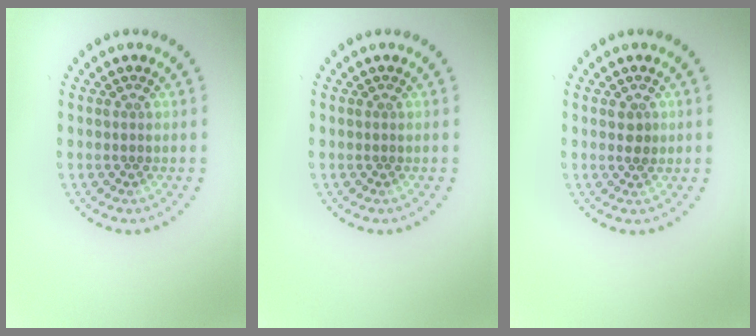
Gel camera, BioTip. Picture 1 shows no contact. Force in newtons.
{"total": 0.0}
{"total": 1.2, "press": 1.2, "slide": 0.3}